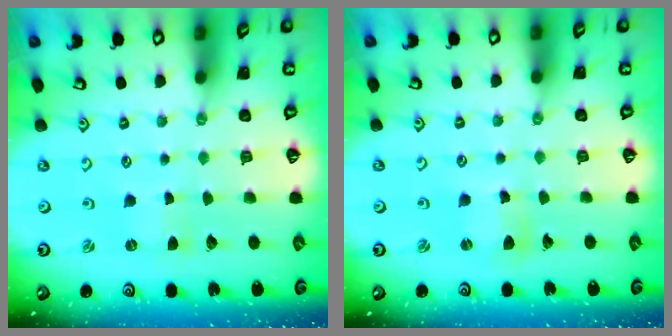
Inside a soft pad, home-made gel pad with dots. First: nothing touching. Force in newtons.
{"total": 4.0, "press": 4.0, "slide": 0.5}